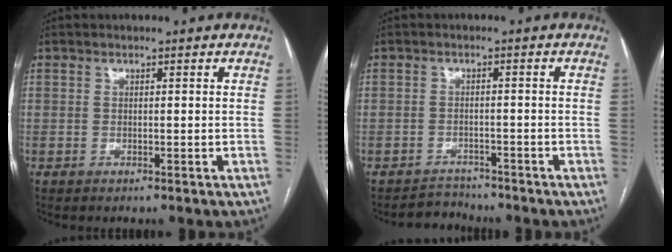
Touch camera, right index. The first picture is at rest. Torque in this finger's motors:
{"motor_torque": [-0.05, -0.10, -0.07, -0.06]}